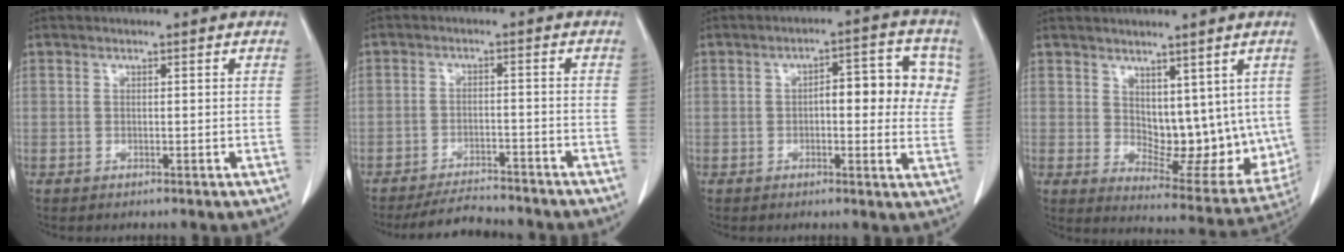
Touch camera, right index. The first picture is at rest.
{"total": 6.4, "force": [-6.1, 1.5, 1.3], "torque": [-0.016, -0.006, -0.098]}
{"total": 9.8, "force": [1.6, 3.7, 8.9], "torque": [-0.104, 0.028, 0.017]}
{"total": 12.1, "force": [4.0, 6.4, 9.5], "torque": [-0.117, -0.018, 0.082]}